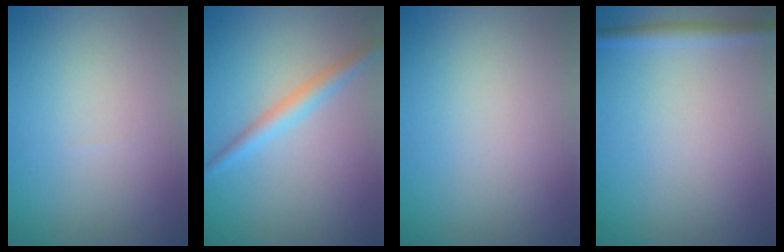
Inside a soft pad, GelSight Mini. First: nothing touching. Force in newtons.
{"total": 1.5, "press": 1.5, "slide": 0.1}
{"total": 0.0}
{"total": 1.6, "press": 1.6, "slide": 0.1}